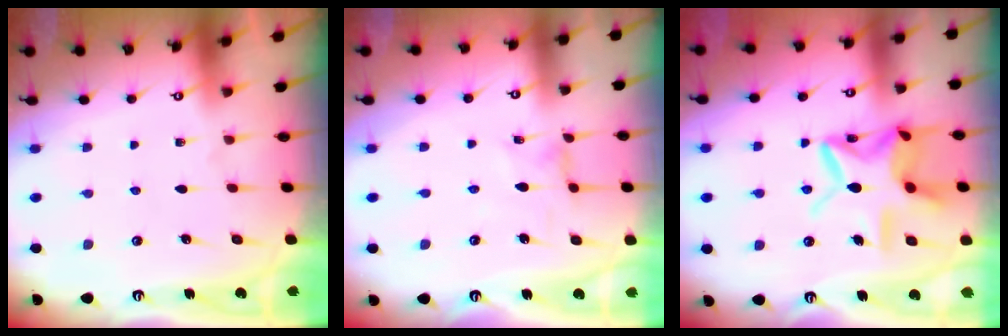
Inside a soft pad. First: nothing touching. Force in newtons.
{"total": 1.0, "press": 0.9, "slide": 0.3}
{"total": 15.3, "press": 15.2, "slide": 1.4}